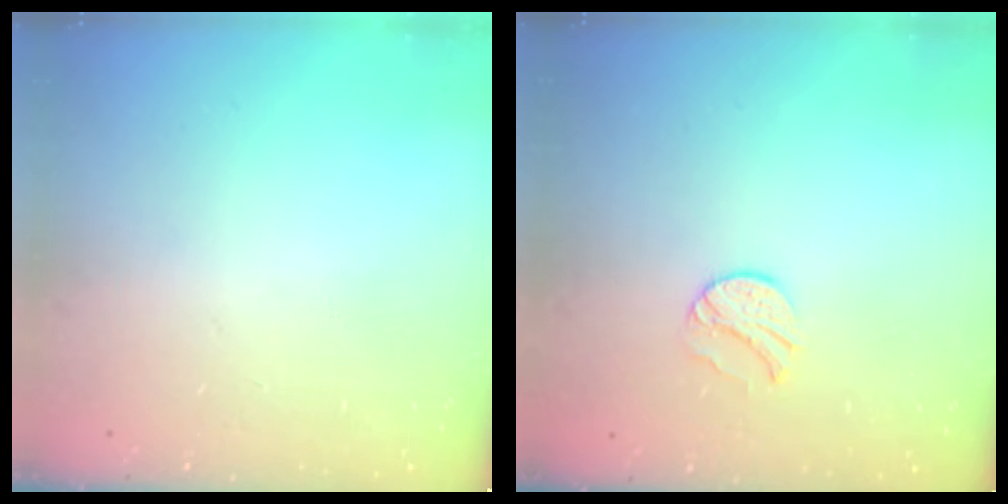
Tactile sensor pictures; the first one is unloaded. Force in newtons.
{"total": 9.4, "press": 9.4, "slide": 0.5}